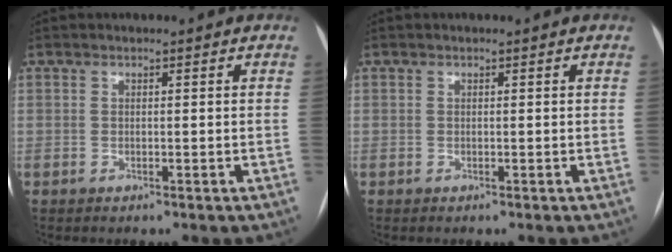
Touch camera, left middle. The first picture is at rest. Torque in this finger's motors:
{"motor_torque": [-0.11, 0.13, 0.01, 0.00]}